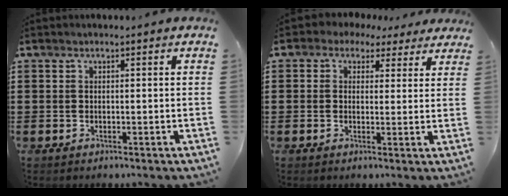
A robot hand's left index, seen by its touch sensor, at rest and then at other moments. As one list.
[{"total": 2.6, "force": [1.6, 1.9, 0.7], "torque": [-0.027, 0.003, 0.026]}]